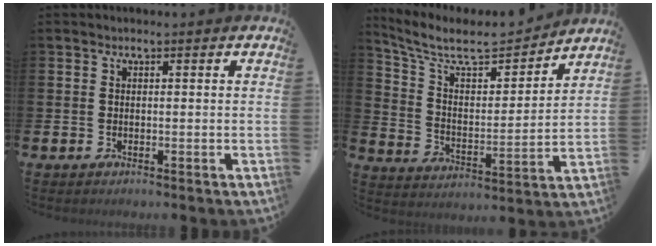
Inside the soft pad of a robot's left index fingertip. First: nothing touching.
{"total": 8.6, "force": [7.5, 2.7, 3.1], "torque": [-0.101, -0.050, 0.128]}